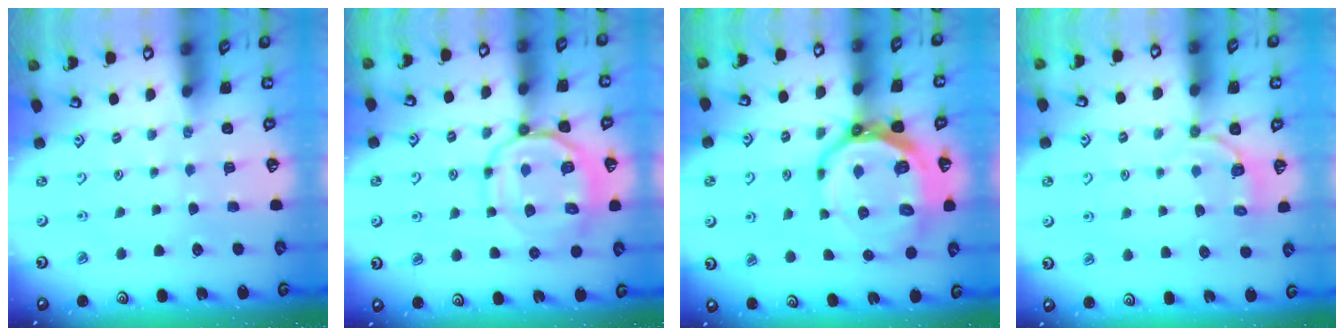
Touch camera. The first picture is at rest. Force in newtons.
{"total": 12.6, "press": 12.5, "slide": 1.8}
{"total": 17.3, "press": 16.8, "slide": 4.4}
{"total": 3.6, "press": 3.0, "slide": 2.1}